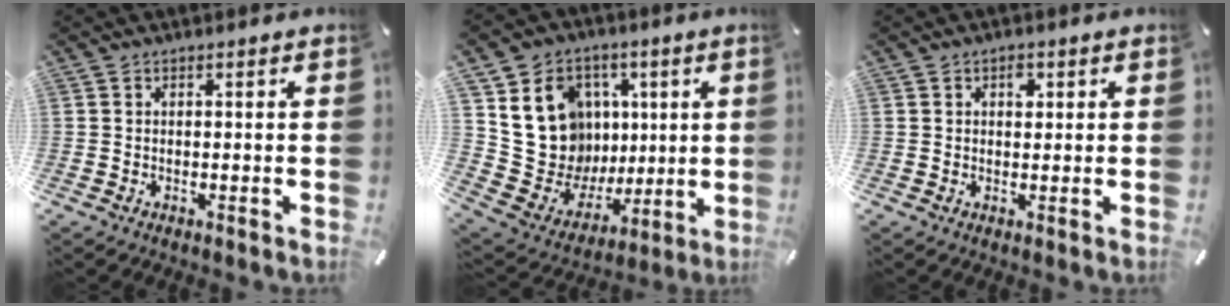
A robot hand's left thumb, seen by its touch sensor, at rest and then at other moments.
{"total": 18.6, "force": [5.1, 16.8, 6.3], "torque": [-0.099, -0.036, 0.131]}
{"total": 2.1, "force": [0.8, 1.5, 1.2], "torque": [-0.002, -0.004, 0.008]}